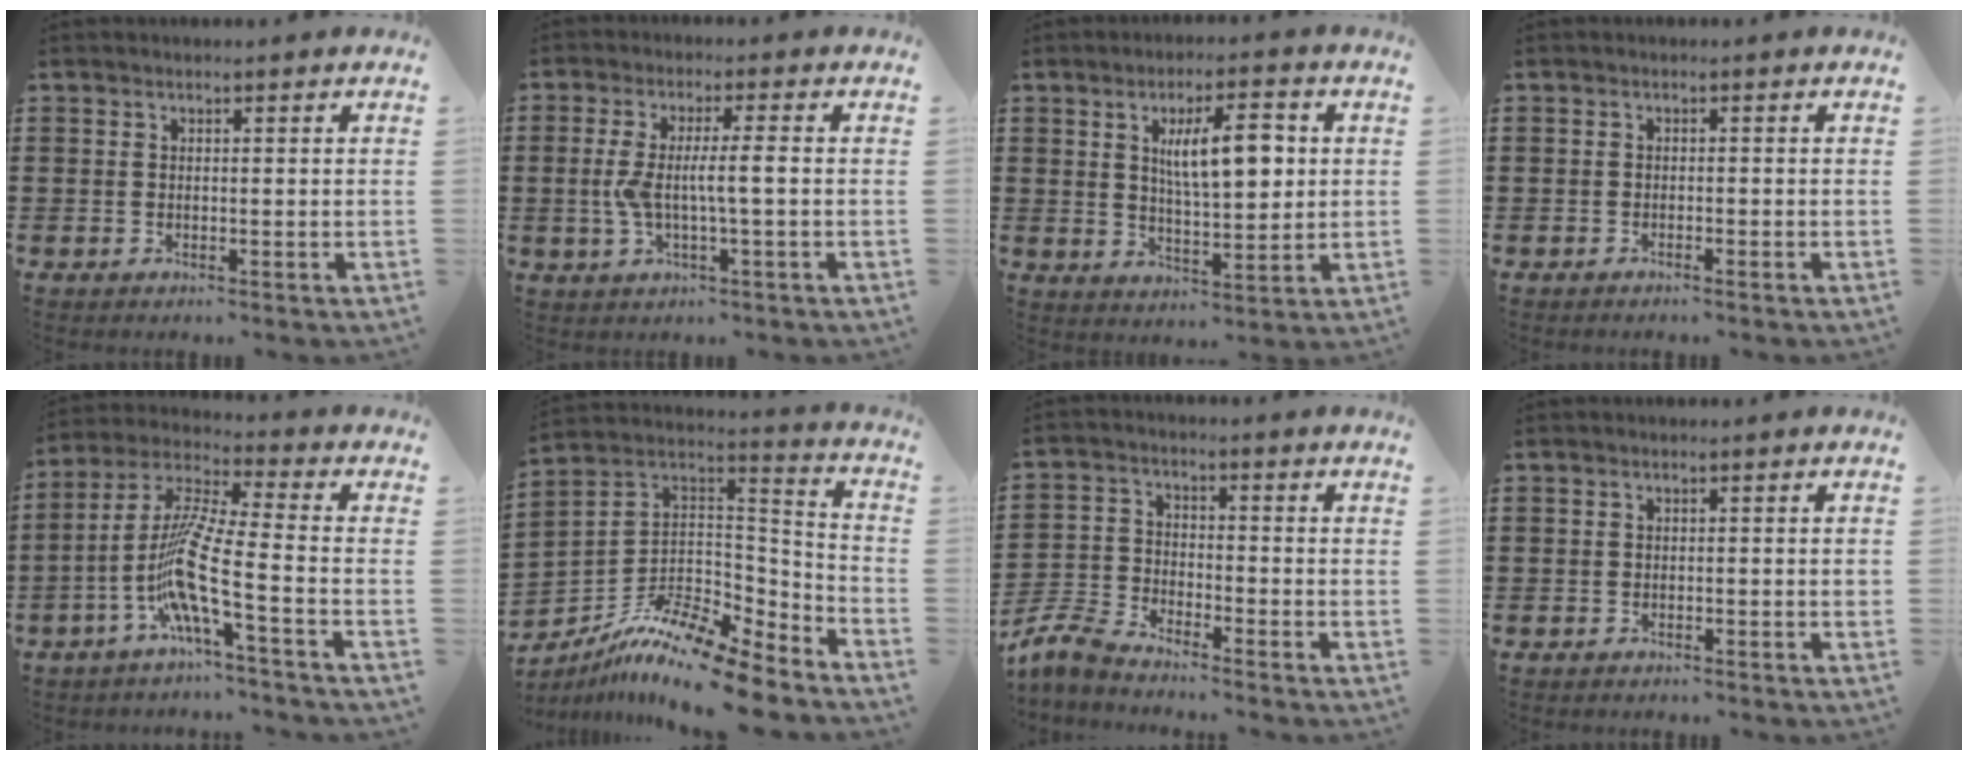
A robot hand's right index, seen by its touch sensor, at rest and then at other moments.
{"total": 5.3, "force": [-0.5, 0.6, 5.3], "torque": [-0.115, -0.008, -0.020]}
{"total": 9.1, "force": [2.3, 3.2, 8.2], "torque": [-0.144, 0.003, 0.035]}
{"total": 0.7, "force": [-0.7, -0.1, 0.3], "torque": [-0.007, -0.002, -0.013]}
{"total": 10.6, "force": [-4.3, 0.9, 9.7], "torque": [-0.224, -0.022, -0.094]}
{"total": 12.9, "force": [-10.3, 2.7, 7.2], "torque": [-0.134, 0.020, -0.197]}
{"total": 5.1, "force": [-4.9, 0.5, 1.5], "torque": [-0.054, -0.007, -0.104]}
{"total": 0.9, "force": [-0.7, 0.1, 0.5], "torque": [-0.008, -0.005, -0.013]}